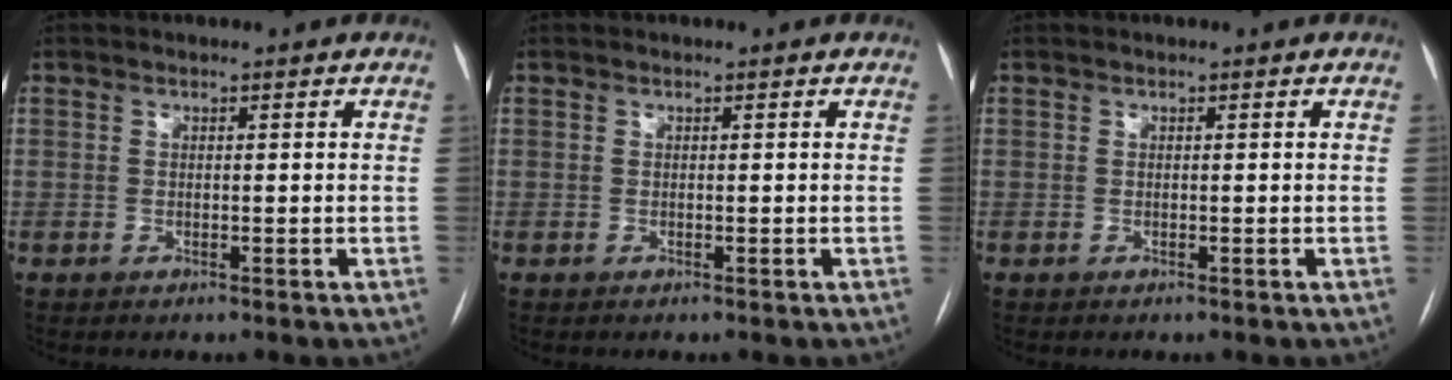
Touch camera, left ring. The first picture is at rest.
{"total": 0.0}
{"total": 0.0}